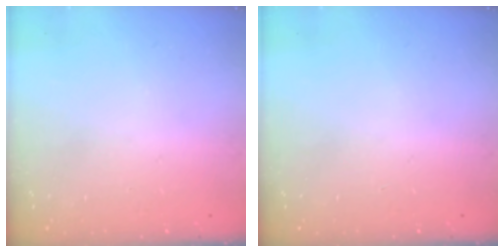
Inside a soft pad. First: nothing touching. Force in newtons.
{"total": 0.0}